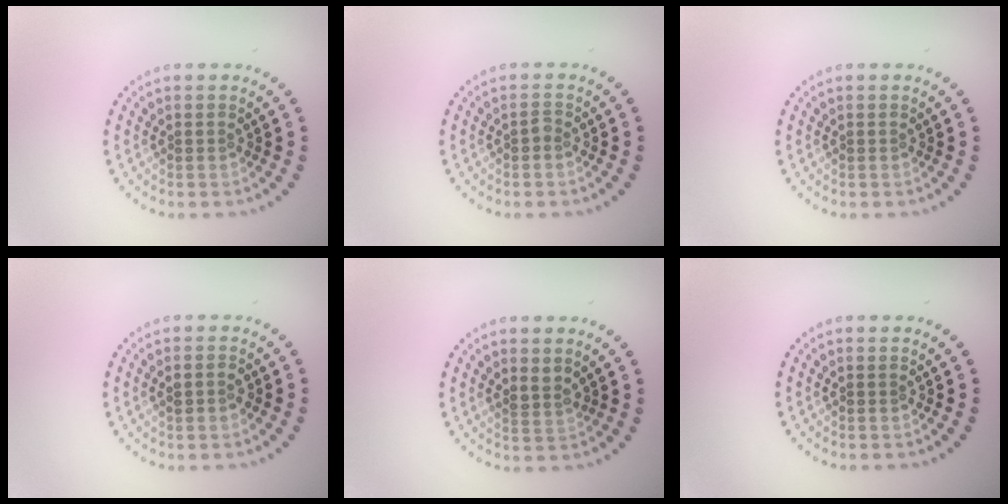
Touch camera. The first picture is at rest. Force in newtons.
{"total": 0.6, "press": 0.5, "slide": 0.2}
{"total": 0.0}
{"total": 1.5, "press": 1.4, "slide": 0.4}
{"total": 1.4, "press": 1.1, "slide": 0.8}
{"total": 0.0}